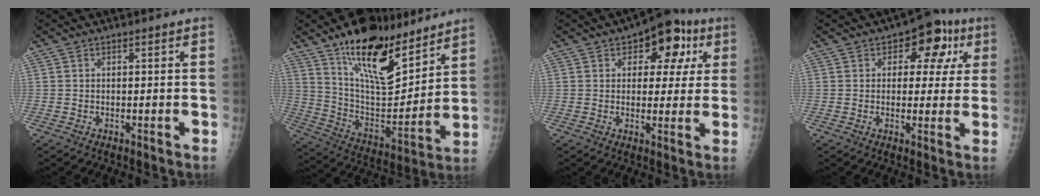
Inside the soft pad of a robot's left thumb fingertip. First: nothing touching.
{"total": 21.5, "force": [14.6, 8.4, 13.3], "torque": [-0.168, -0.089, 0.255]}
{"total": 11.2, "force": [4.3, 6.8, 7.7], "torque": [-0.043, 0.005, 0.049]}
{"total": 9.6, "force": [3.3, 6.2, 6.5], "torque": [-0.026, 0.007, 0.033]}